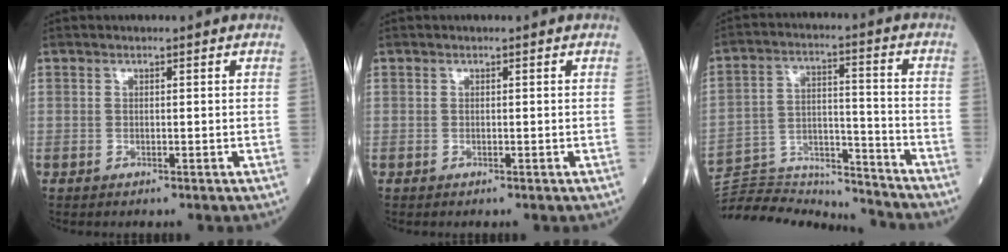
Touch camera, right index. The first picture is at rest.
{"total": 0.0}
{"total": 20.5, "force": [-20.2, 1.3, 3.1], "torque": [-0.072, 0.027, -0.319]}